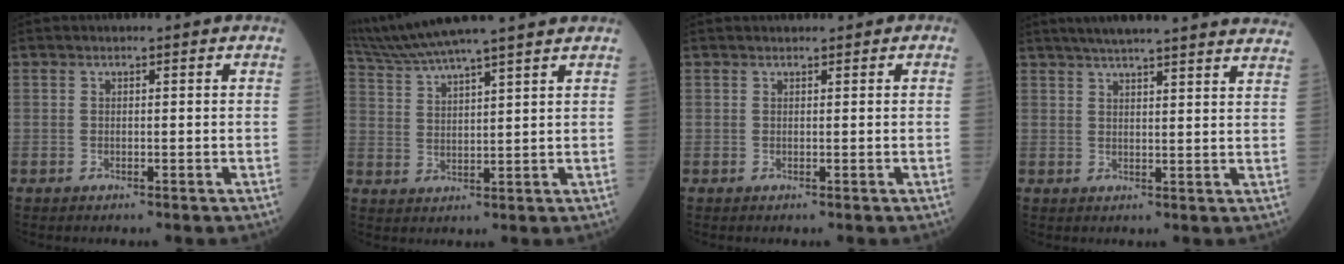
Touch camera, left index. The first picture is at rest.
{"total": 14.1, "force": [12.6, -0.7, 6.3], "torque": [-0.121, 0.025, 0.203]}
{"total": 1.2, "force": [1.0, 0.6, 0.4], "torque": [-0.008, 0.015, 0.012]}
{"total": 24.2, "force": [22.0, 1.0, 10.0], "torque": [-0.152, -0.007, 0.269]}